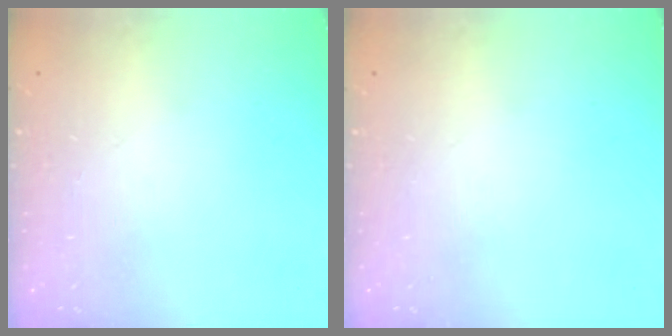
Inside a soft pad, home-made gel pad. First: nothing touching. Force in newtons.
{"total": 0.0}